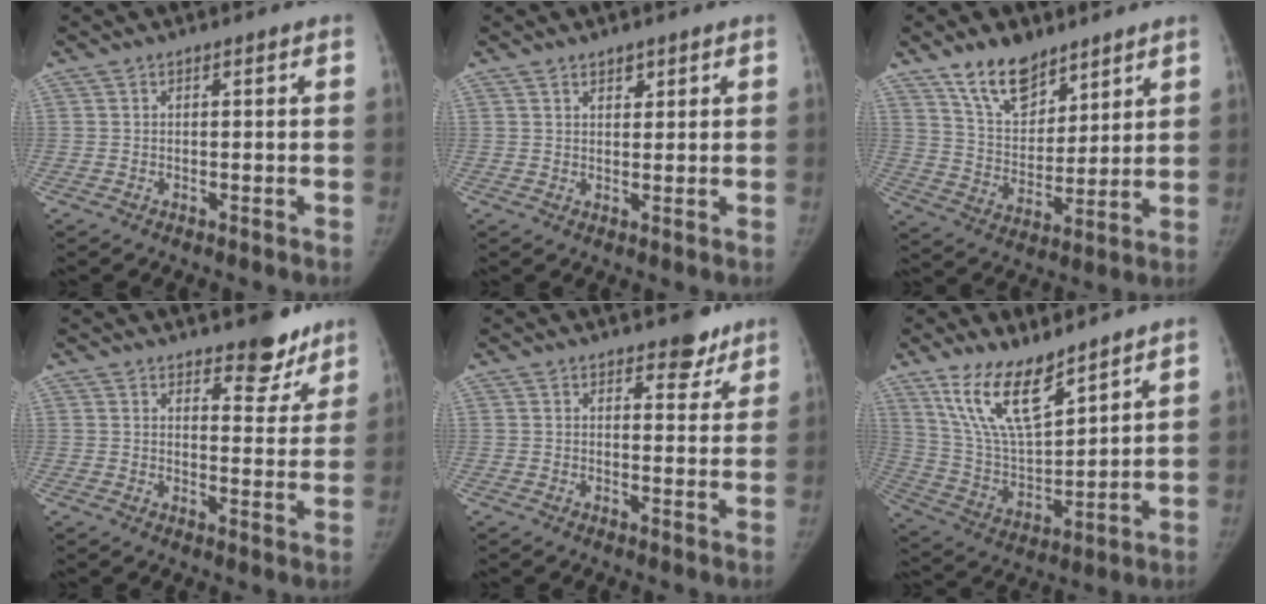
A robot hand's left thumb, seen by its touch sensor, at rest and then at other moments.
{"total": 2.1, "force": [1.4, 1.2, 0.9], "torque": [0.001, -0.008, 0.022]}
{"total": 12.2, "force": [8.7, 6.5, 5.5], "torque": [-0.061, -0.056, 0.165]}
{"total": 7.8, "force": [6.1, 3.3, 3.6], "torque": [-0.007, -0.042, 0.081]}
{"total": 4.6, "force": [3.4, 2.3, 2.0], "torque": [0.004, -0.020, 0.045]}
{"total": 14.8, "force": [10.2, 5.2, 9.4], "torque": [-0.149, -0.057, 0.211]}